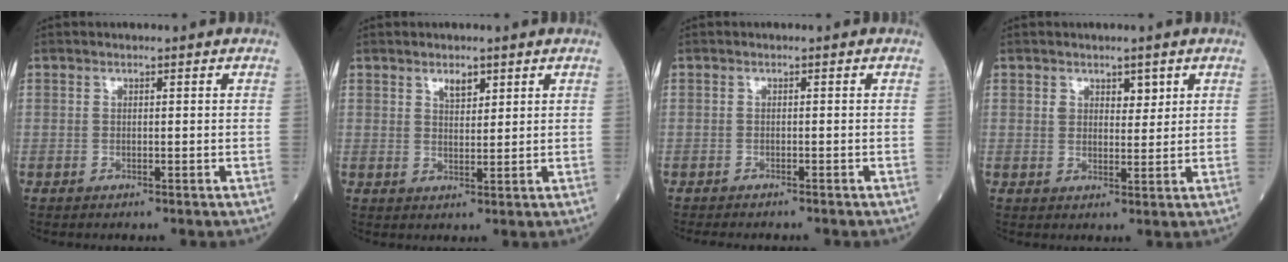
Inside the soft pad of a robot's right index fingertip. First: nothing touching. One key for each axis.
{"total": 2.5, "fx": 1.7, "fy": 1.0, "fz": 1.6, "tx": -0.026, "ty": -0.002, "tz": 0.031}
{"total": 5.5, "fx": -4.9, "fy": 0.6, "fz": 2.4, "tx": -0.024, "ty": -0.008, "tz": -0.066}
{"total": 2.8, "fx": 1.5, "fy": 1.7, "fz": 1.6, "tx": -0.017, "ty": 0.001, "tz": 0.024}